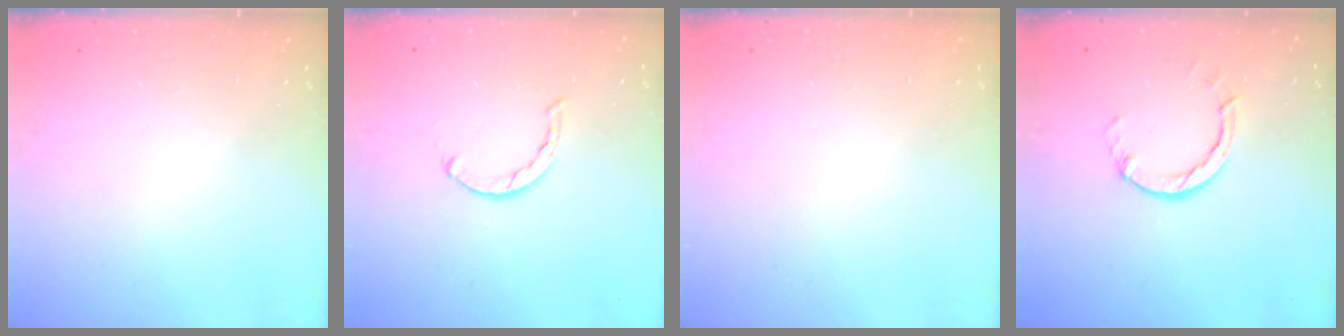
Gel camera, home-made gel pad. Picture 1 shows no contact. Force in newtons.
{"total": 0.5, "press": 0.5, "slide": 0.2}
{"total": 2.7, "press": 2.7, "slide": 0.2}
{"total": 3.5, "press": 3.5, "slide": 0.4}